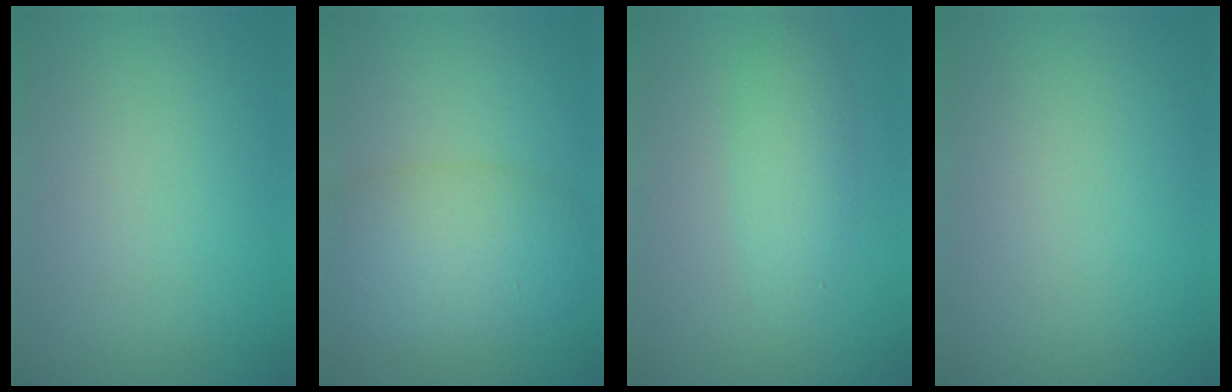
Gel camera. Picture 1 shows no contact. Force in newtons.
{"total": 6.7, "press": 6.6, "slide": 0.6}
{"total": 2.8, "press": 2.8, "slide": 0.1}
{"total": 0.0}